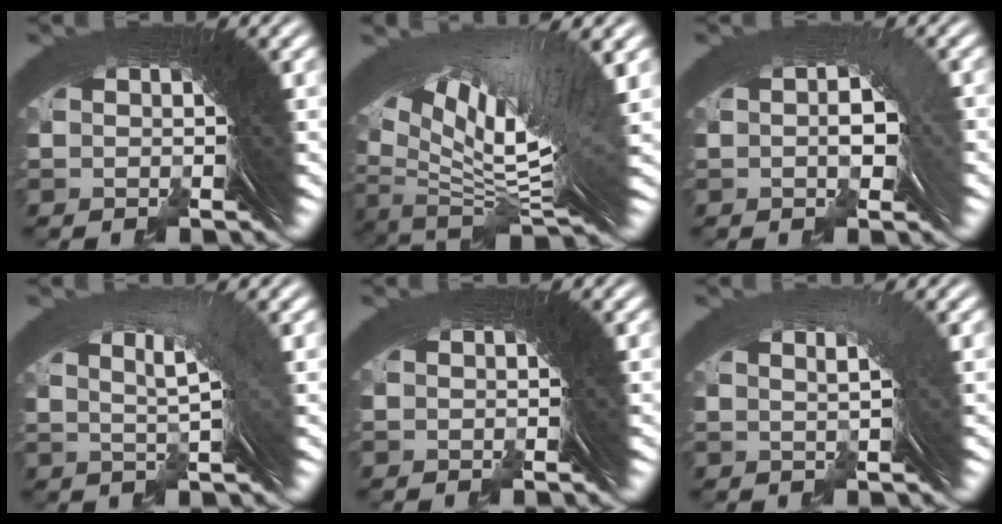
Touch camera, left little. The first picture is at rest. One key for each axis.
{"total": 11.7, "fx": 2.0, "fy": 5.0, "fz": 10.4, "tx": -0.160, "ty": -0.011, "tz": 0.048}
{"total": 1.6, "fx": 0.1, "fy": 0.4, "fz": 1.6, "tx": -0.031, "ty": 0.006, "tz": 0.004}
{"total": 3.1, "fx": 1.6, "fy": -0.9, "fz": 2.5, "tx": -0.019, "ty": 0.019, "tz": 0.025}
{"total": 0.0}
{"total": 1.8, "fx": 0.7, "fy": -1.2, "fz": 1.1, "tx": -0.001, "ty": 0.015, "tz": 0.010}